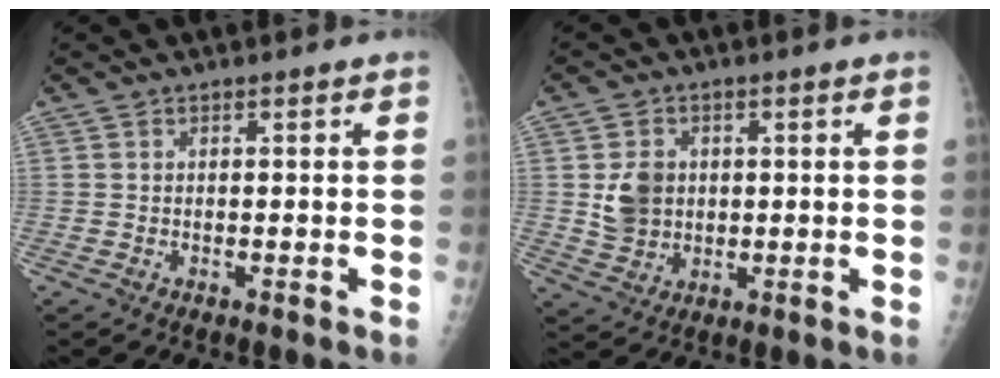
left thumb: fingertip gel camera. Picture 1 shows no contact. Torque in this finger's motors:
{"motor_torque": [0.19, 0.29, 0.50, -0.33, 0.03]}